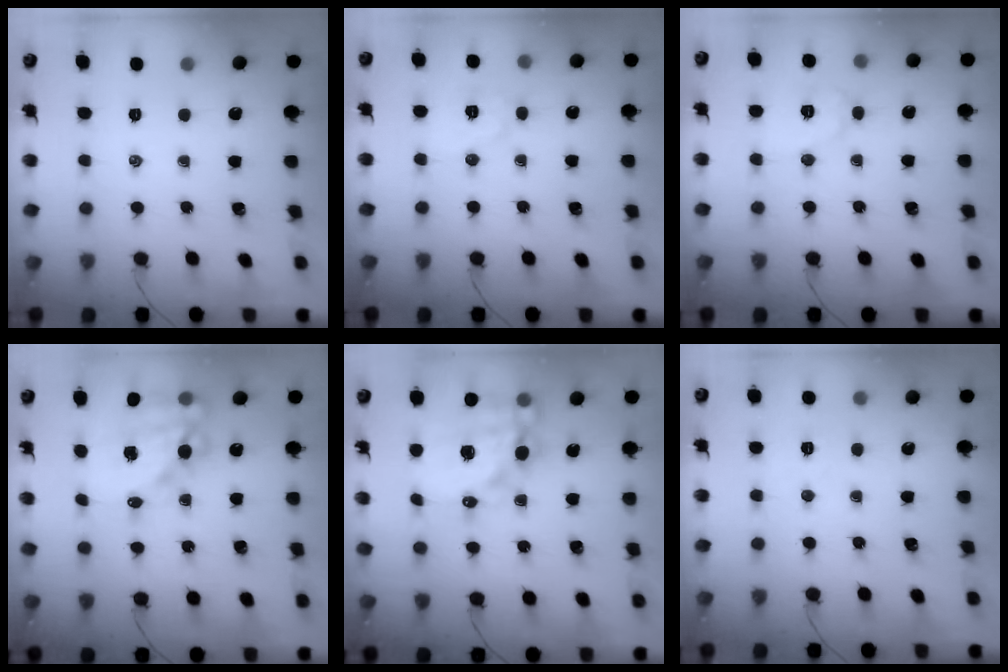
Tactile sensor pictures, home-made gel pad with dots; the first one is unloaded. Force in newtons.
{"total": 5.8, "press": 5.8, "slide": 0.7}
{"total": 7.5, "press": 7.5, "slide": 0.3}
{"total": 14.8, "press": 14.5, "slide": 3.1}
{"total": 17.8, "press": 17.4, "slide": 3.8}
{"total": 2.4, "press": 2.3, "slide": 0.8}